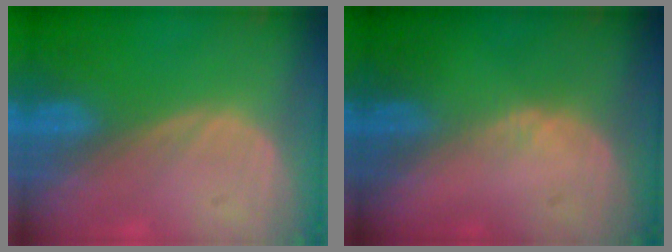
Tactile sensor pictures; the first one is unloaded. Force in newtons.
{"total": 1.0, "press": 0.7, "slide": 0.6}